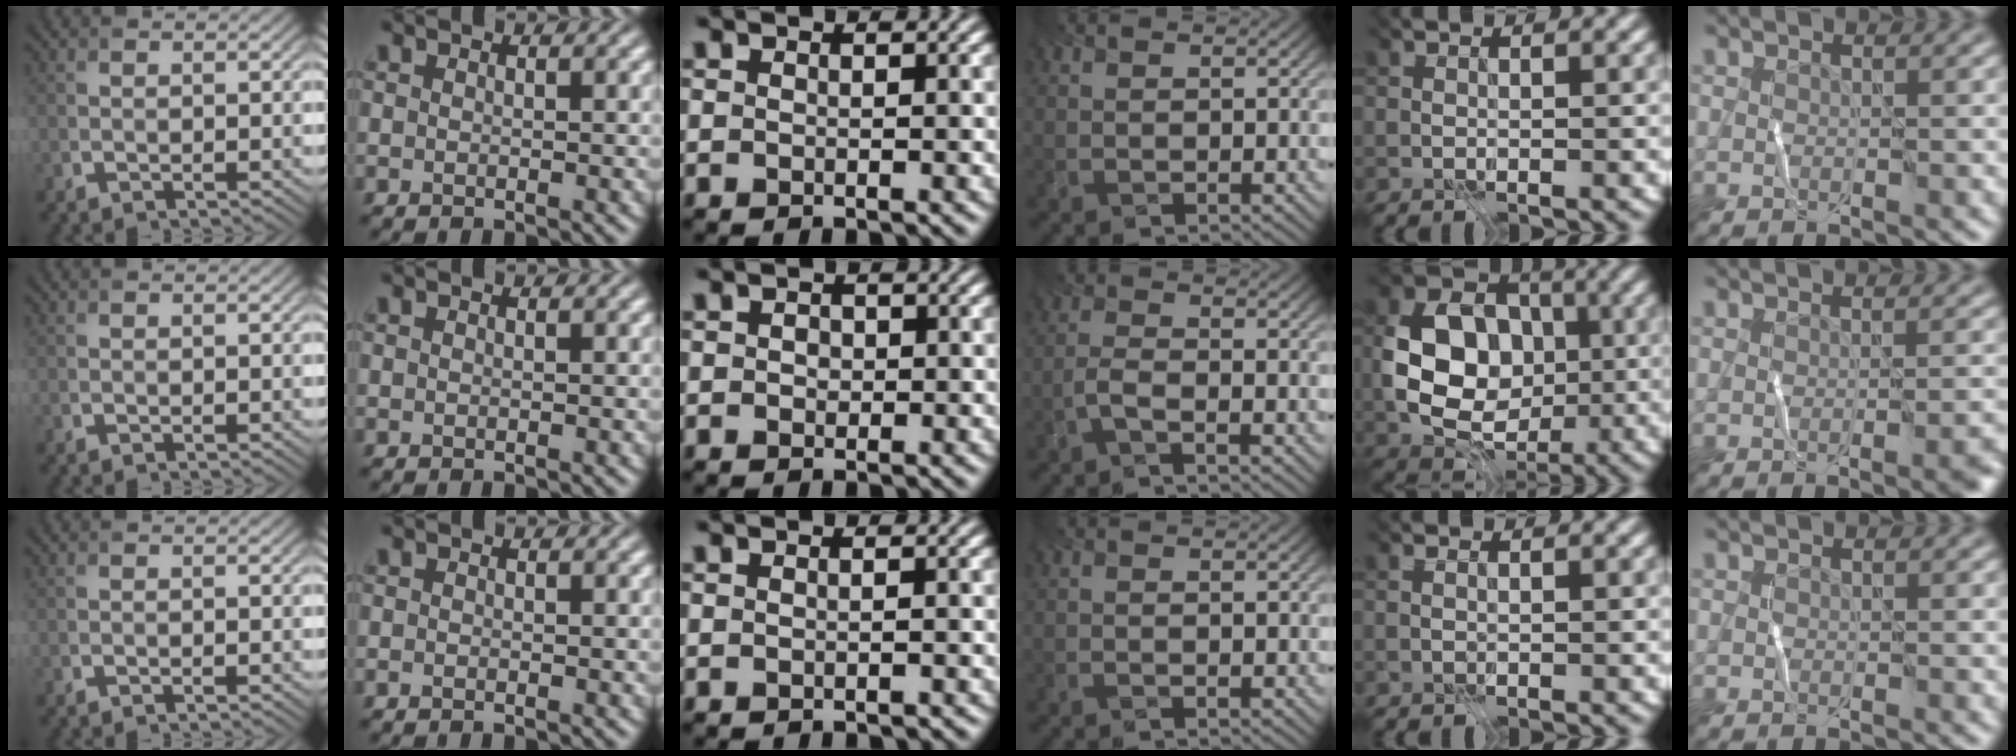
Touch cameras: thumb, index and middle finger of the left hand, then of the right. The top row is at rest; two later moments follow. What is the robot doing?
{"motion": "wrap", "object": "wrapping paper"}